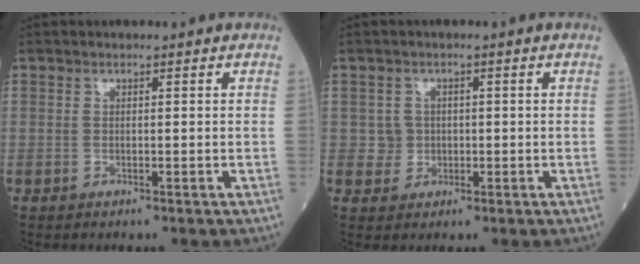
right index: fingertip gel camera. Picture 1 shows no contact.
{"total": 2.5, "force": [0.0, 2.5, 0.3], "torque": [0.002, 0.005, 0.001]}